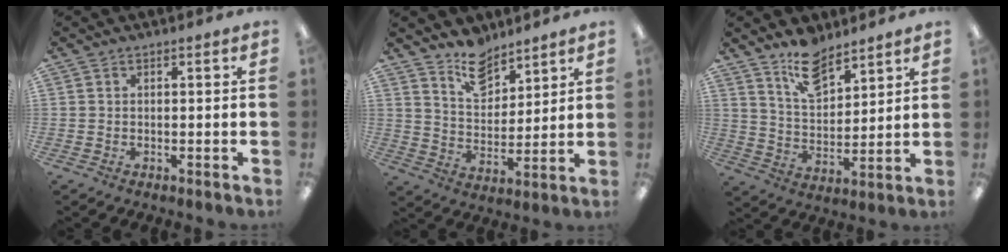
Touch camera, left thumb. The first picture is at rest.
{"total": 10.0, "force": [8.0, 5.3, 3.0], "torque": [-0.047, -0.050, 0.149]}
{"total": 10.5, "force": [8.2, 4.8, 4.6], "torque": [-0.074, -0.045, 0.148]}